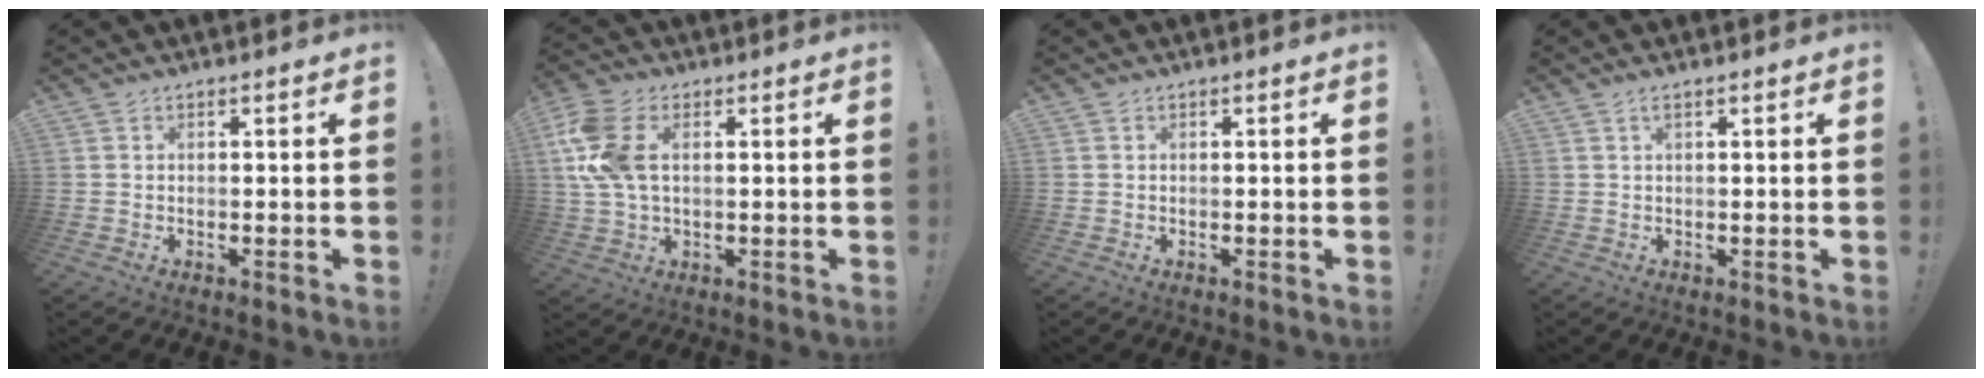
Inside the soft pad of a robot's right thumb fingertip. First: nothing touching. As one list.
[{"total": 11.6, "force": [2.5, 7.0, 8.9], "torque": [-0.186, 0.002, 0.050]}, {"total": 0.0}, {"total": 0.9, "force": [0.5, 0.1, 0.8], "torque": [-0.011, -0.002, 0.007]}]